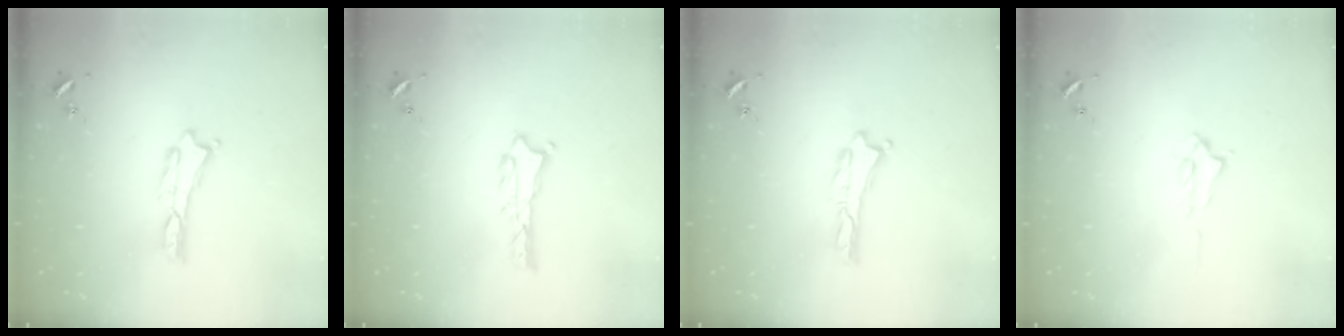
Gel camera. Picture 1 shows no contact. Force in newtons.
{"total": 1.0, "press": 1.0, "slide": 0.1}
{"total": 0.0}
{"total": 0.7, "press": 0.6, "slide": 0.2}